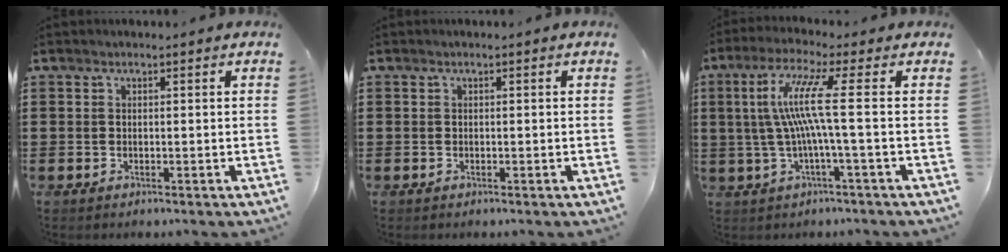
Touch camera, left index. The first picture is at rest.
{"total": 0.0}
{"total": 9.0, "force": [0.2, -0.6, 9.0], "torque": [-0.199, -0.009, -0.015]}